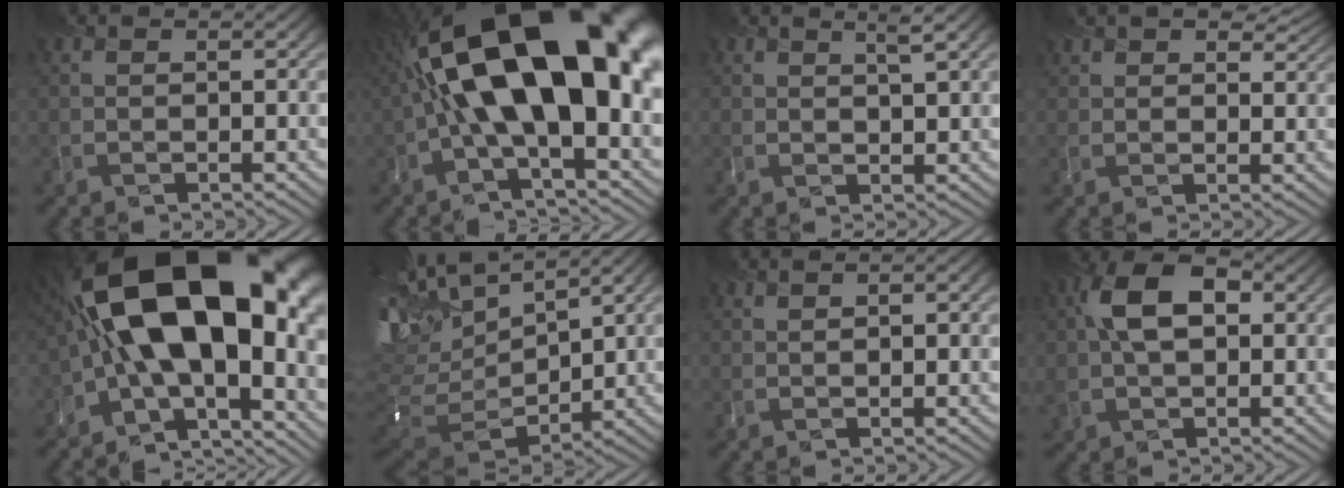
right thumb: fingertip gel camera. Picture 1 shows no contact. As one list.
[{"total": 18.9, "force": [1.6, 9.0, 16.6], "torque": [-0.280, 0.008, 0.034]}, {"total": 1.8, "force": [1.2, 0.2, 1.4], "torque": [-0.018, -0.003, 0.028]}, {"total": 4.9, "force": [3.5, 2.3, 2.5], "torque": [-0.037, -0.005, 0.059]}, {"total": 20.2, "force": [1.0, 10.8, 17.0], "torque": [-0.273, -0.014, 0.027]}, {"total": 12.9, "force": [5.3, 6.1, 10.0], "torque": [-0.235, 0.014, 0.123]}, {"total": 1.6, "force": [0.6, 0.5, 1.4], "torque": [-0.009, -0.006, 0.013]}, {"total": 9.1, "force": [1.4, 5.5, 7.1], "torque": [-0.165, 0.004, 0.020]}]